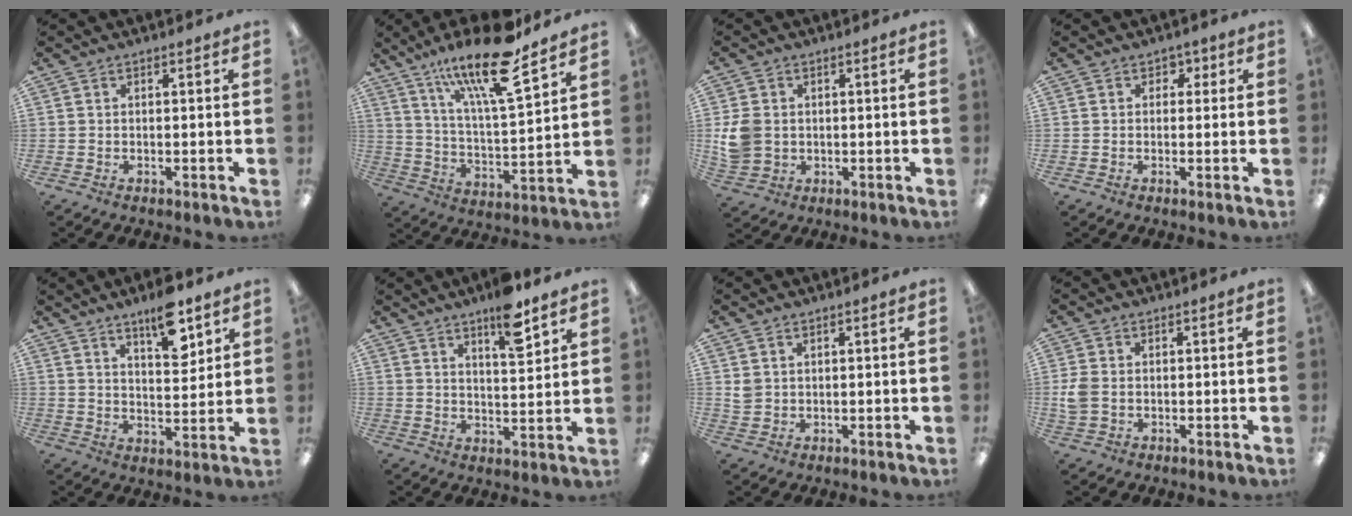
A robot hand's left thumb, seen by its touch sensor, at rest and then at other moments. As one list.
[{"total": 19.3, "force": [13.9, 4.4, 12.7], "torque": [-0.217, -0.084, 0.227]}, {"total": 6.7, "force": [0.4, 5.8, 3.4], "torque": [-0.078, 0.008, 0.011]}, {"total": 2.1, "force": [0.4, 1.9, 0.9], "torque": [-0.008, 0.004, 0.003]}, {"total": 10.0, "force": [7.4, 3.3, 5.9], "torque": [-0.078, -0.047, 0.123]}, {"total": 10.0, "force": [7.2, 2.7, 6.4], "torque": [-0.087, -0.042, 0.118]}, {"total": 2.1, "force": [1.3, 1.5, 0.8], "torque": [-0.018, 0.001, 0.024]}, {"total": 4.0, "force": [0.0, 2.9, 2.7], "torque": [-0.064, 0.003, -0.003]}]